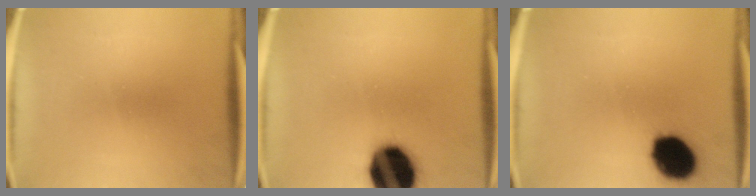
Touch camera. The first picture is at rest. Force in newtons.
{"total": 19.8}
{"total": 13.7}